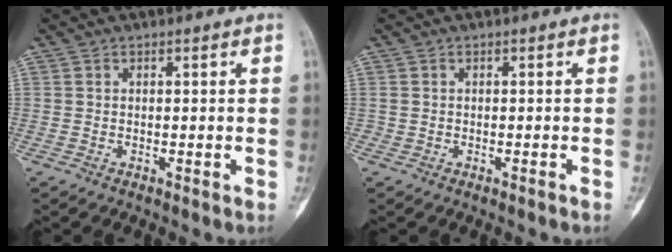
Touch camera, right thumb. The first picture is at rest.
{"total": 0.0}